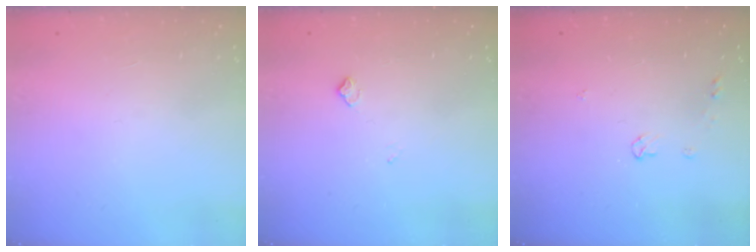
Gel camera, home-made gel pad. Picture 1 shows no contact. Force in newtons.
{"total": 5.2, "press": 5.1, "slide": 0.8}
{"total": 3.6, "press": 3.6, "slide": 0.8}